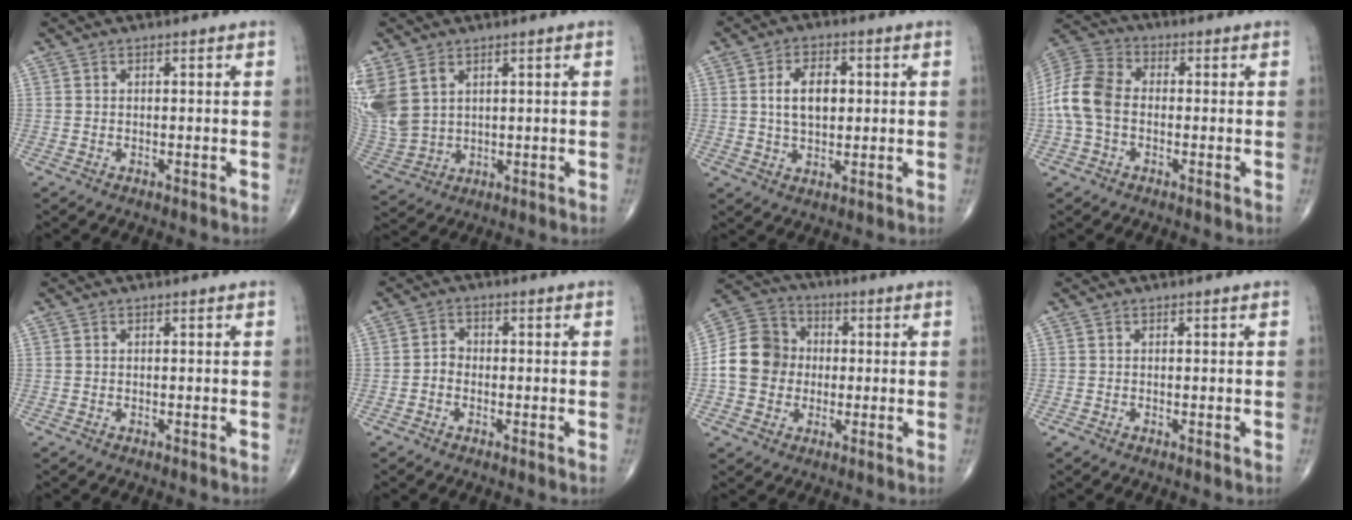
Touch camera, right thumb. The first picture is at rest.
{"total": 12.2, "force": [4.7, 8.4, 7.5], "torque": [-0.190, -0.005, 0.114]}
{"total": 7.7, "force": [1.2, 4.7, 6.0], "torque": [-0.090, 0.003, 0.022]}
{"total": 10.5, "force": [-1.2, 7.3, 7.4], "torque": [-0.155, 0.028, -0.037]}
{"total": 0.0}
{"total": 2.5, "force": [-0.7, 2.0, 1.2], "torque": [-0.008, 0.011, -0.019]}
{"total": 11.7, "force": [-0.8, 10.4, 5.4], "torque": [-0.084, 0.029, -0.024]}
{"total": 0.5, "force": [-0.1, 0.3, 0.4], "torque": [-0.008, -0.004, -0.006]}